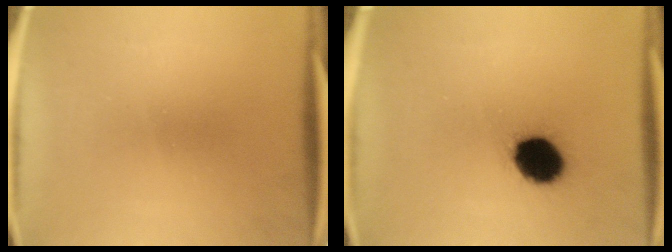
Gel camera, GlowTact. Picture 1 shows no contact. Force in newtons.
{"total": 12.3}